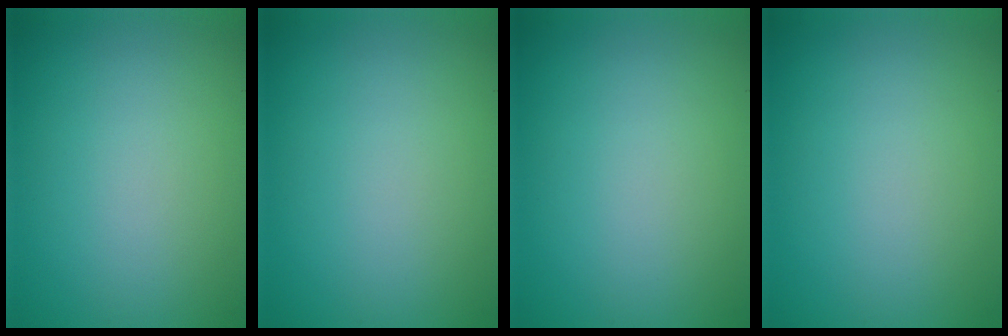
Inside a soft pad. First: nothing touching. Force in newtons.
{"total": 0.0}
{"total": 0.0}
{"total": 0.0}